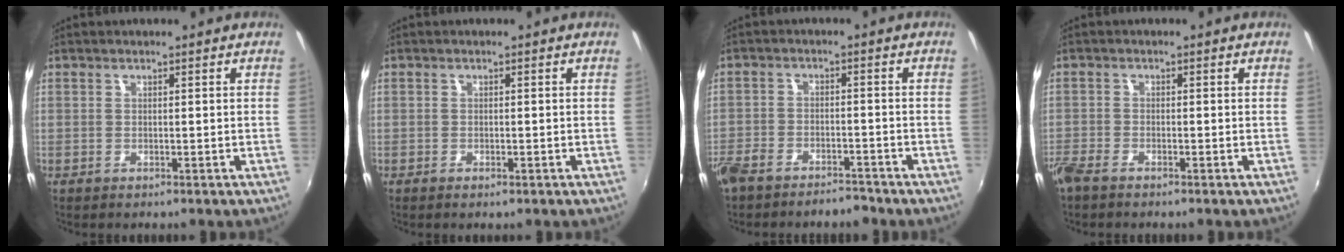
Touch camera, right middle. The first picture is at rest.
{"total": 0.8, "force": [-0.6, 0.4, 0.4], "torque": [-0.008, -0.004, -0.010]}
{"total": 9.3, "force": [-7.7, 3.7, 3.6], "torque": [-0.101, -0.014, -0.127]}
{"total": 4.1, "force": [-3.4, 1.2, 2.0], "torque": [-0.057, -0.016, -0.069]}